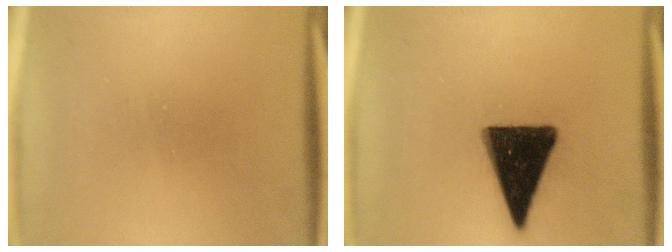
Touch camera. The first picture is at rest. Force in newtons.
{"total": 15.9}